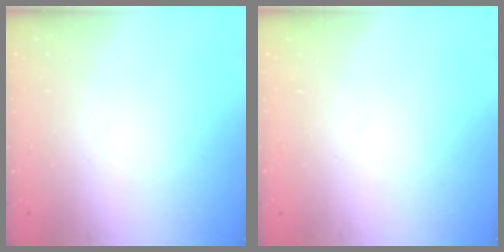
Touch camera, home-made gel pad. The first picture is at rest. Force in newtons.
{"total": 0.0}